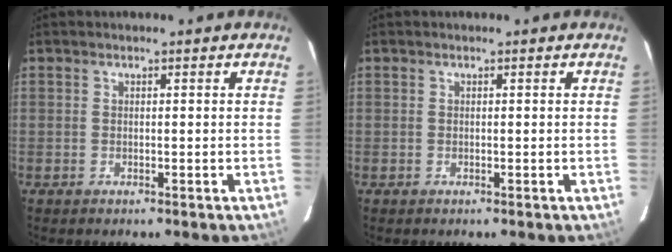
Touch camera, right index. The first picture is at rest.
{"total": 0.0}